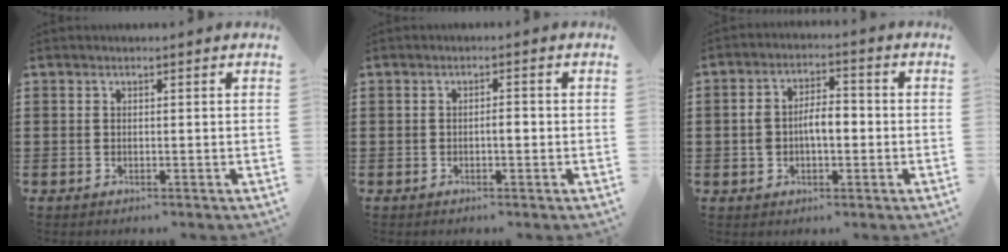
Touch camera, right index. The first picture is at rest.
{"total": 1.5, "force": [-0.4, 0.4, 1.4], "torque": [-0.026, 0.002, -0.008]}
{"total": 5.5, "force": [-0.6, 3.0, 4.6], "torque": [-0.085, 0.005, -0.017]}